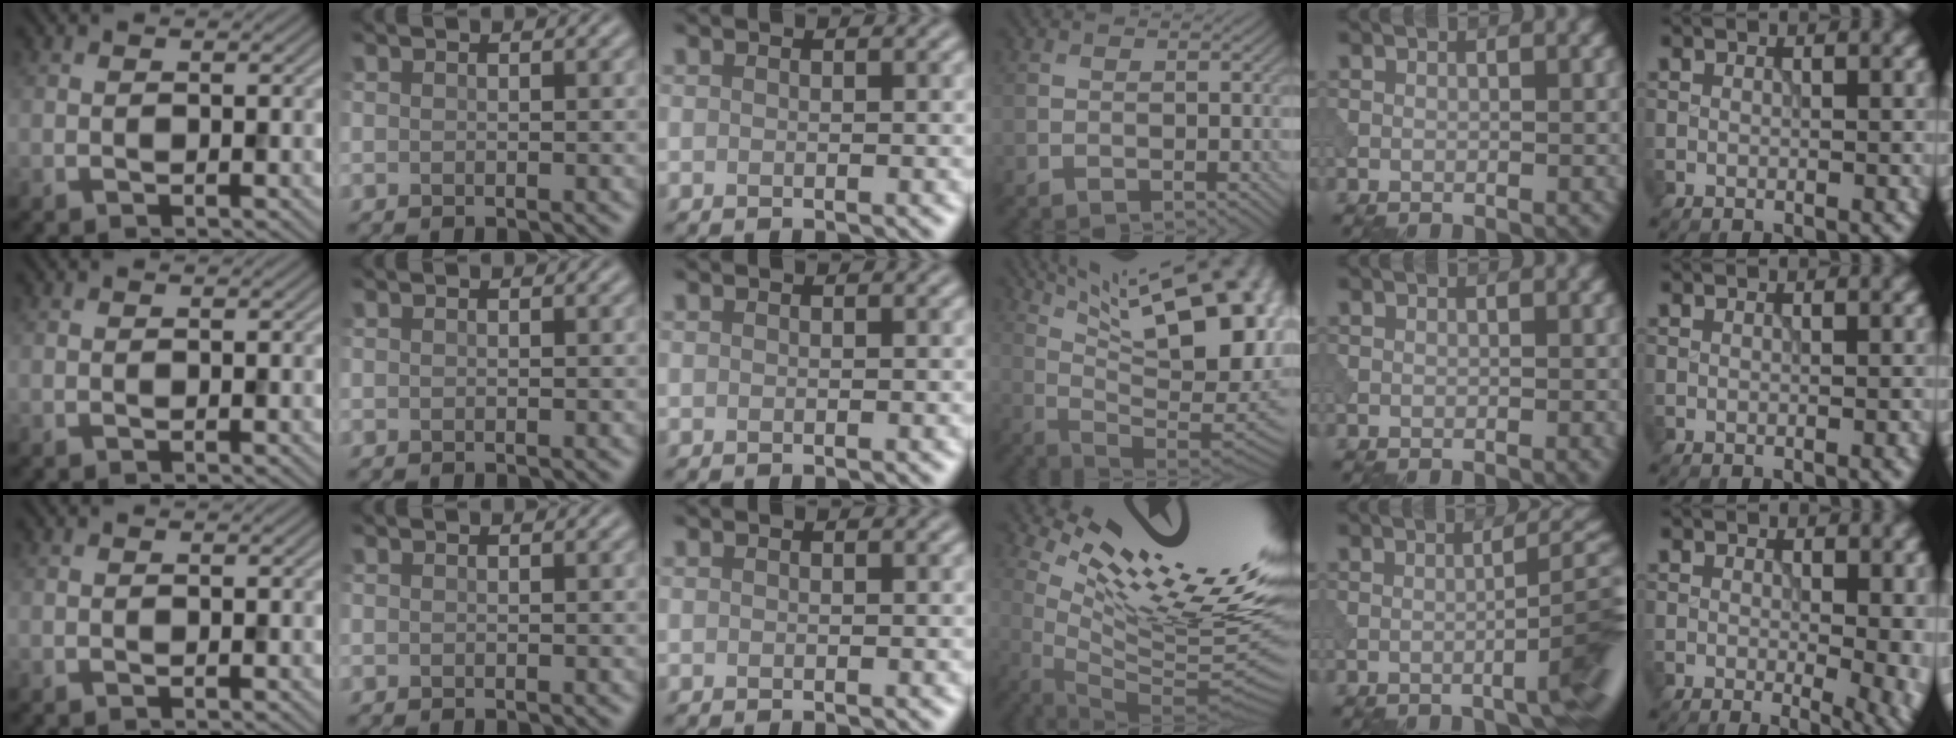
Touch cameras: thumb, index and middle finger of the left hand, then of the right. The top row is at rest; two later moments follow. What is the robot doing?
{"motion": "dispense", "object": "syringe"}